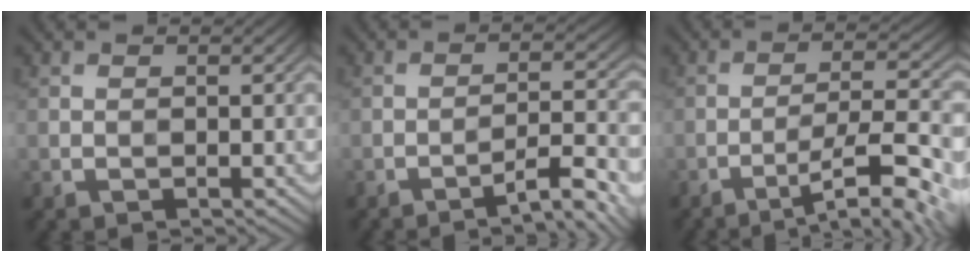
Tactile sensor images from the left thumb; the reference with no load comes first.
{"total": 6.4, "force": [-4.4, 0.9, 4.6], "torque": [-0.072, 0.017, -0.068]}
{"total": 9.9, "force": [-6.0, 1.8, 7.7], "torque": [-0.136, 0.007, -0.090]}